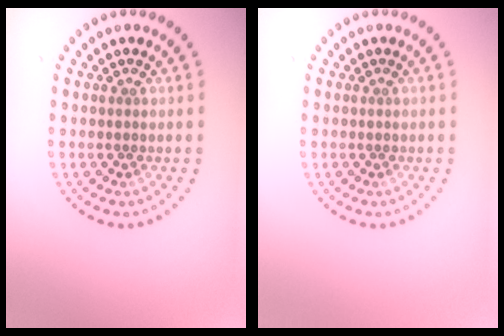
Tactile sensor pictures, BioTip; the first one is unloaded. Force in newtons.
{"total": 0.0}